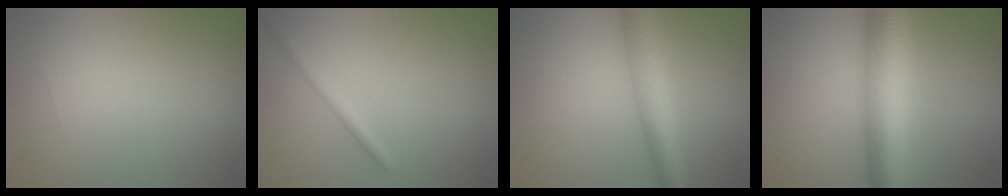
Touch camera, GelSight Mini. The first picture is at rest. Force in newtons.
{"total": 1.3, "press": 1.3, "slide": 0.0}
{"total": 4.5, "press": 4.5, "slide": 0.1}
{"total": 7.7, "press": 7.7, "slide": 0.0}